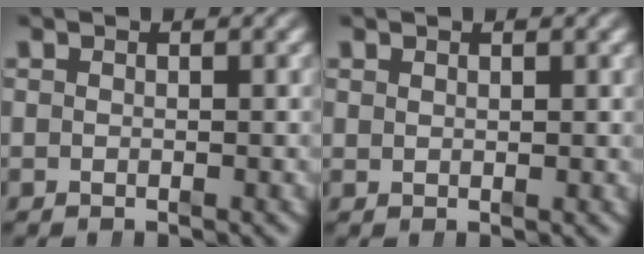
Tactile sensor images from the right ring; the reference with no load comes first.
{"total": 1.0, "force": [0.6, -0.8, -0.1], "torque": [0.014, -0.002, 0.017]}